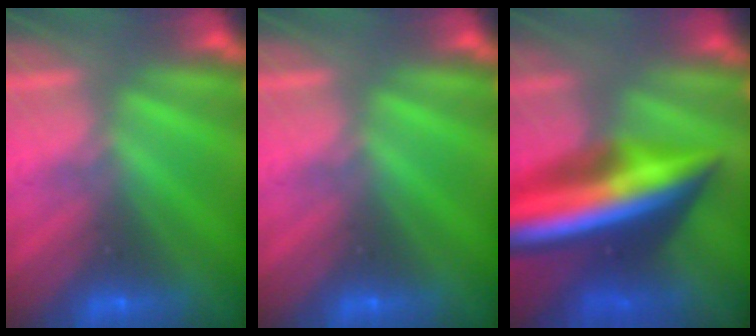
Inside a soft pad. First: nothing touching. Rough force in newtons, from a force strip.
{"total": 0.0}
{"total": 7.8}